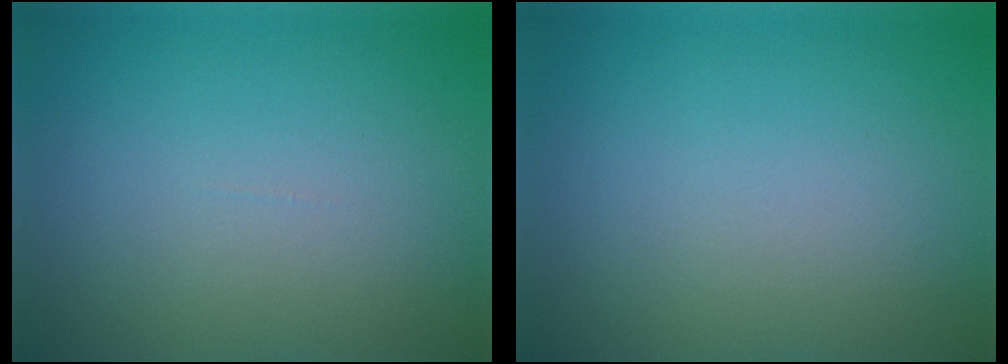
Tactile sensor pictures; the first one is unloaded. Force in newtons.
{"total": 0.0}